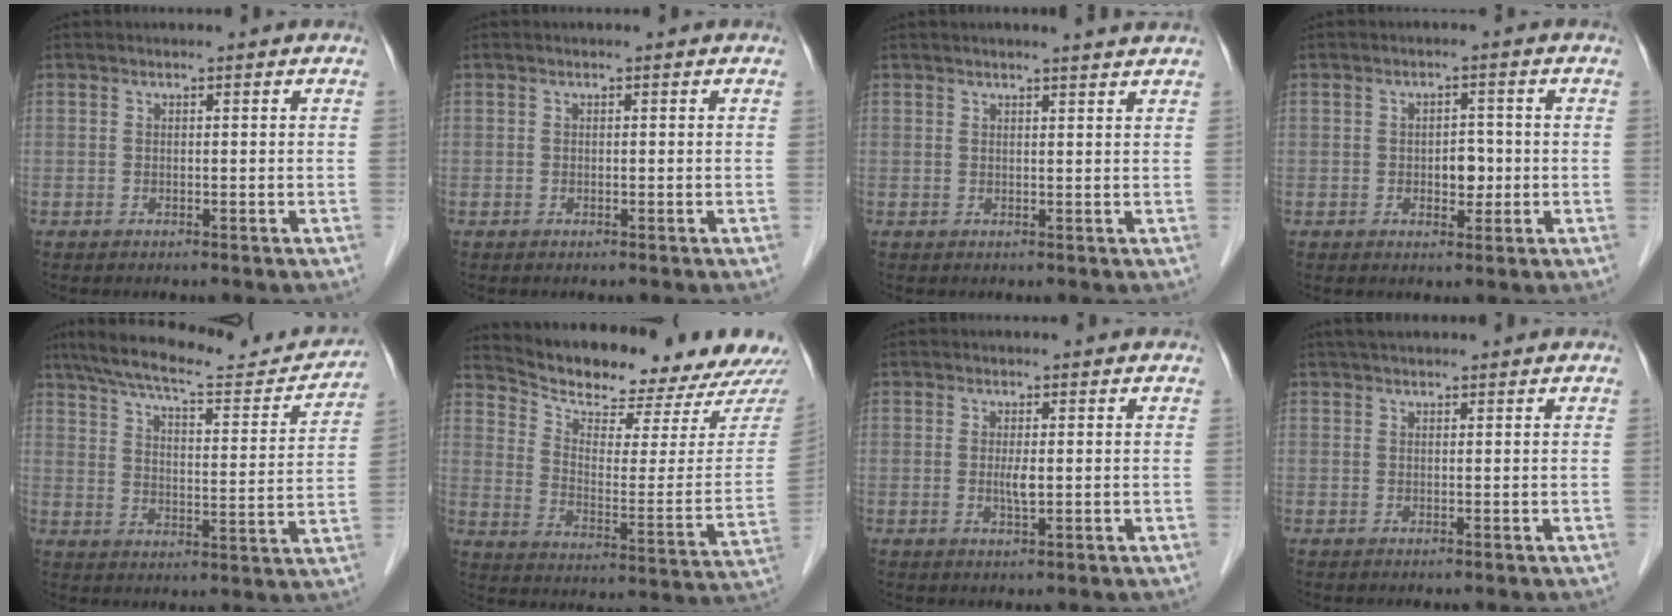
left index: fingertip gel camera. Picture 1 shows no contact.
{"total": 0.0}
{"total": 4.0, "force": [3.6, -0.6, 1.7], "torque": [-0.024, 0.006, 0.038]}
{"total": 3.2, "force": [-0.4, 2.0, 2.5], "torque": [-0.032, 0.006, -0.002]}
{"total": 19.4, "force": [17.4, 3.0, 8.0], "torque": [-0.131, 0.000, 0.240]}
{"total": 20.2, "force": [19.1, 3.0, 5.7], "torque": [-0.089, -0.060, 0.261]}
{"total": 2.0, "force": [0.0, 0.3, 1.9], "torque": [-0.041, -0.003, 0.002]}
{"total": 2.7, "force": [2.3, 0.6, 1.2], "torque": [-0.017, 0.028, 0.039]}